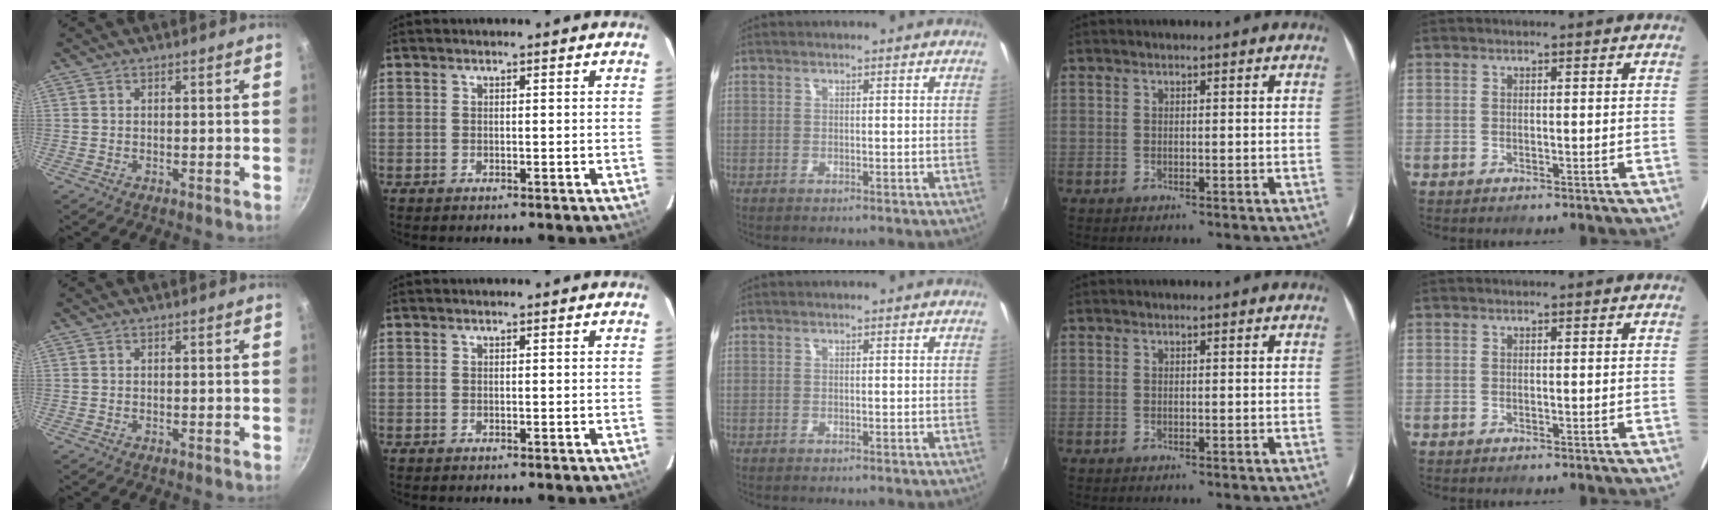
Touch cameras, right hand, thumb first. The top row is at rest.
{}